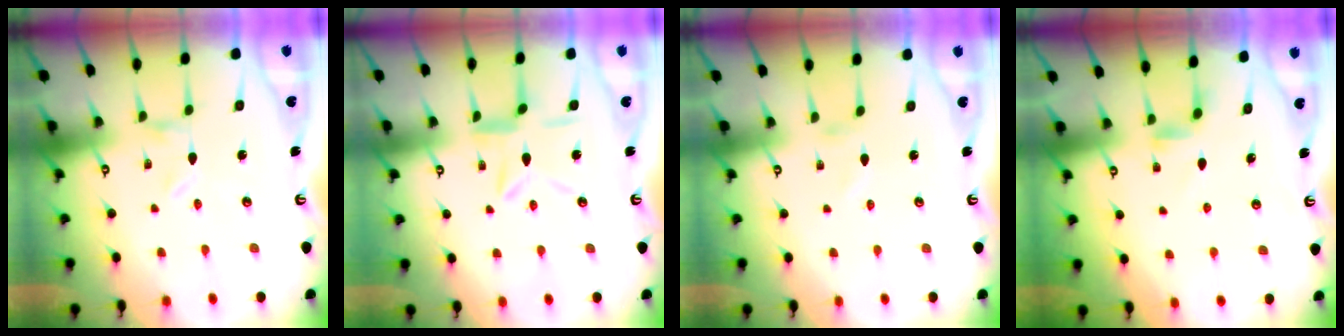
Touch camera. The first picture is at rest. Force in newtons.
{"total": 7.9, "press": 7.9, "slide": 0.7}
{"total": 1.4, "press": 1.4, "slide": 0.2}
{"total": 3.6, "press": 3.5, "slide": 0.5}